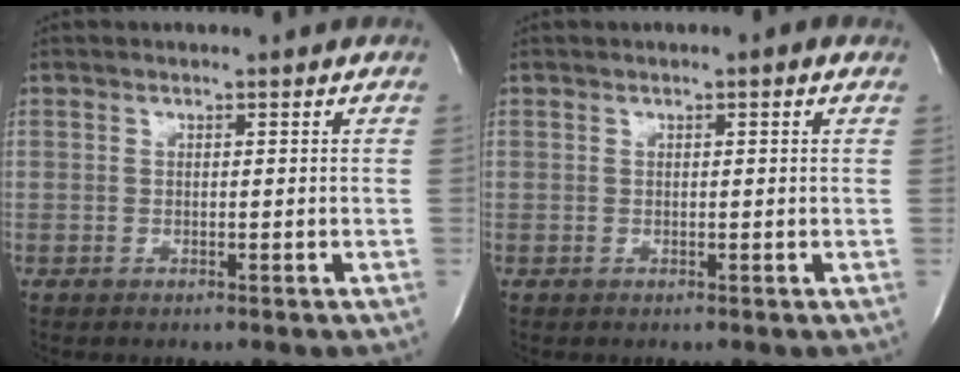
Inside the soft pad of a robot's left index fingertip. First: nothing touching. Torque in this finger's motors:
{"motor_torque": [0.48, -0.29, 0.16, 0.01]}